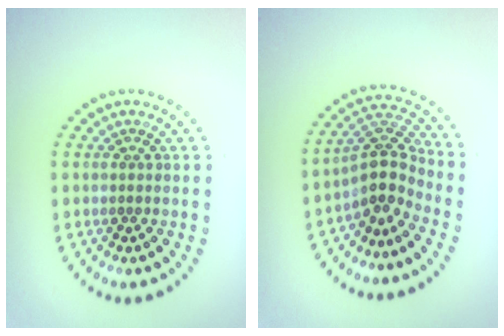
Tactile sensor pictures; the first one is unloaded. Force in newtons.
{"total": 3.7, "press": 2.8, "slide": 2.4}